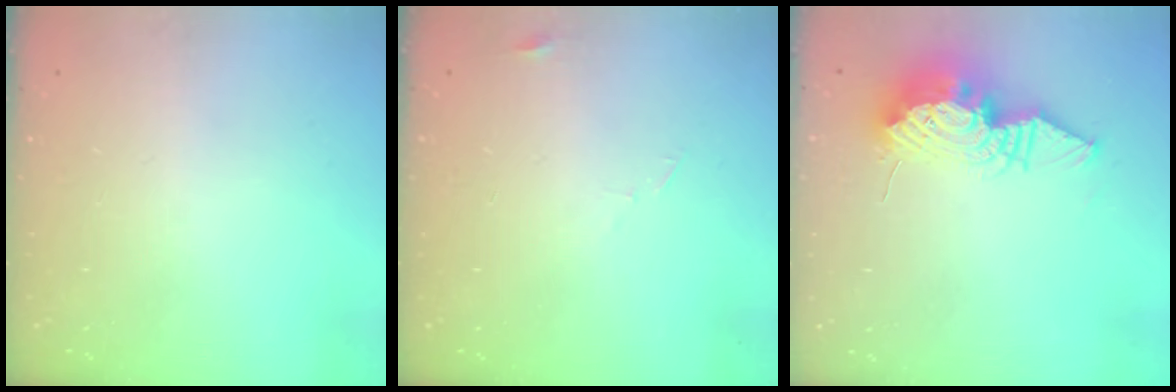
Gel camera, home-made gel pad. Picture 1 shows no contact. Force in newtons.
{"total": 2.8, "press": 2.8, "slide": 0.2}
{"total": 12.6, "press": 12.6, "slide": 1.1}